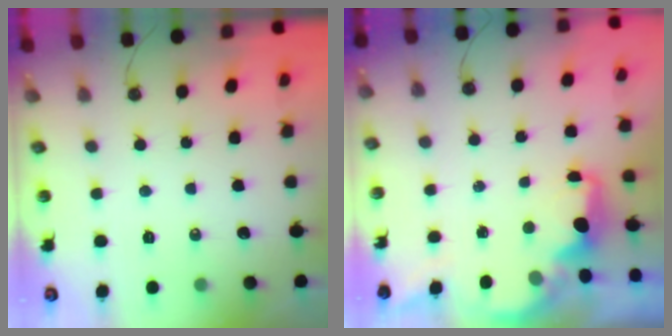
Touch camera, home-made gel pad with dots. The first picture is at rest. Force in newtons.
{"total": 2.1, "press": 2.0, "slide": 0.8}